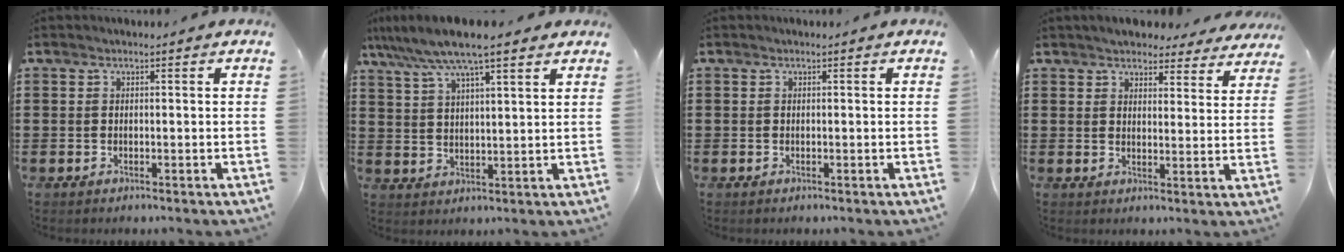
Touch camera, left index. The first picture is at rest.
{"total": 7.9, "force": [6.4, 0.8, 4.7], "torque": [-0.109, -0.016, 0.112]}
{"total": 0.0}
{"total": 4.0, "force": [3.9, 0.7, 0.3], "torque": [-0.021, -0.013, 0.070]}